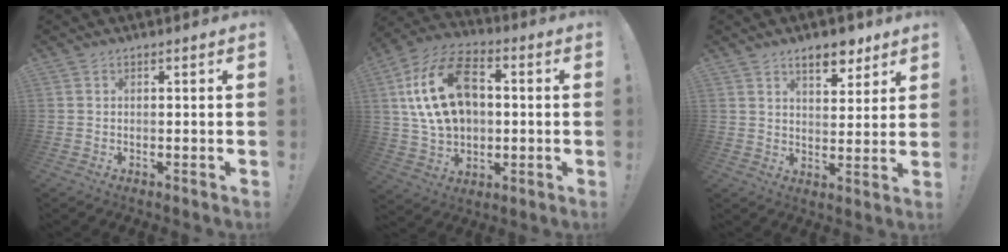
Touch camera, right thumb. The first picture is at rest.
{"total": 20.7, "force": [3.1, 14.5, 14.5], "torque": [-0.246, 0.007, 0.061]}
{"total": 8.5, "force": [5.9, 3.8, 4.9], "torque": [-0.053, -0.031, 0.101]}